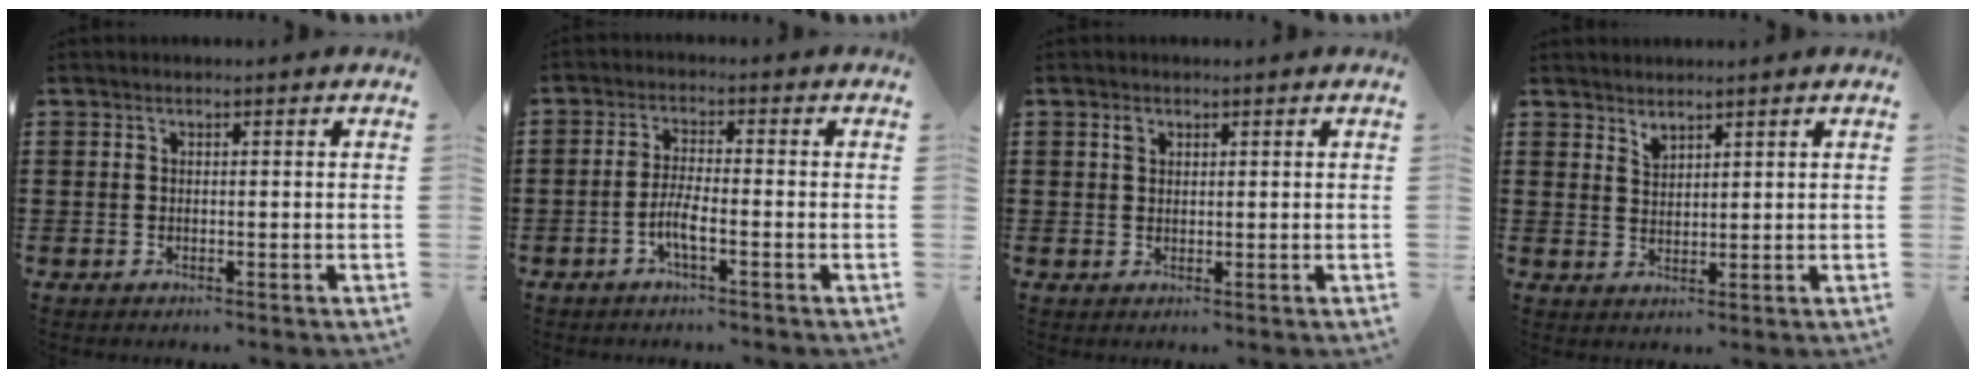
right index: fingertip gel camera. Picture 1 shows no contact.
{"total": 3.9, "force": [-1.8, 0.6, 3.5], "torque": [-0.080, -0.005, -0.039]}
{"total": 1.2, "force": [0.6, 0.8, 0.6], "torque": [-0.013, 0.004, 0.011]}
{"total": 1.8, "force": [1.7, 0.5, 0.1], "torque": [-0.004, 0.002, 0.033]}